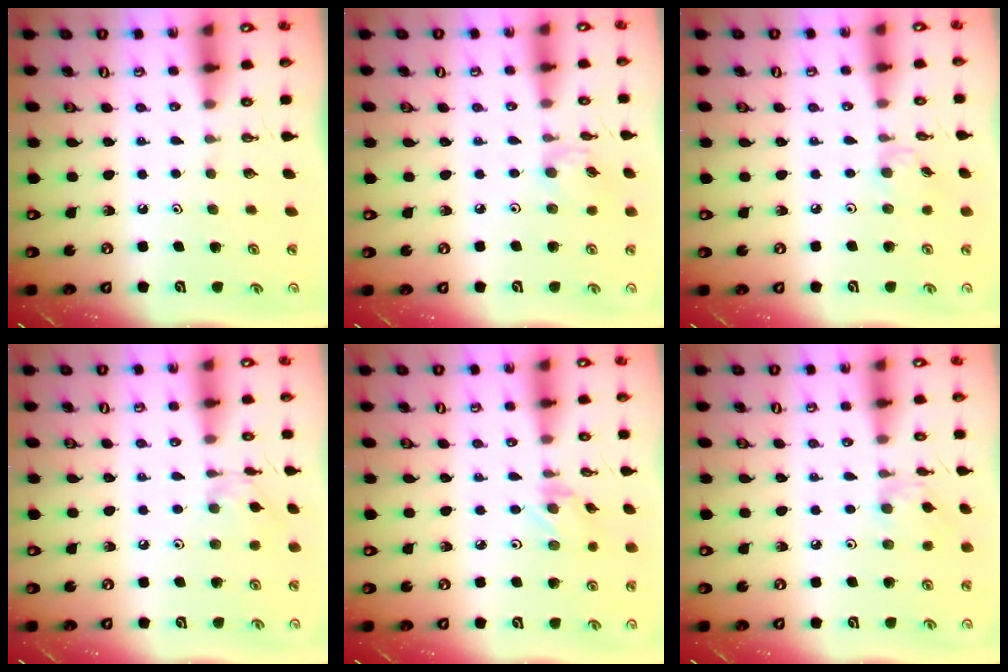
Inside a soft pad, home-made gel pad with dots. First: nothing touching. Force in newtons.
{"total": 3.8, "press": 3.8, "slide": 0.3}
{"total": 2.3, "press": 2.3, "slide": 0.3}
{"total": 2.0, "press": 2.0, "slide": 0.2}
{"total": 0.8, "press": 0.6, "slide": 0.5}
{"total": 2.7, "press": 2.6, "slide": 0.3}